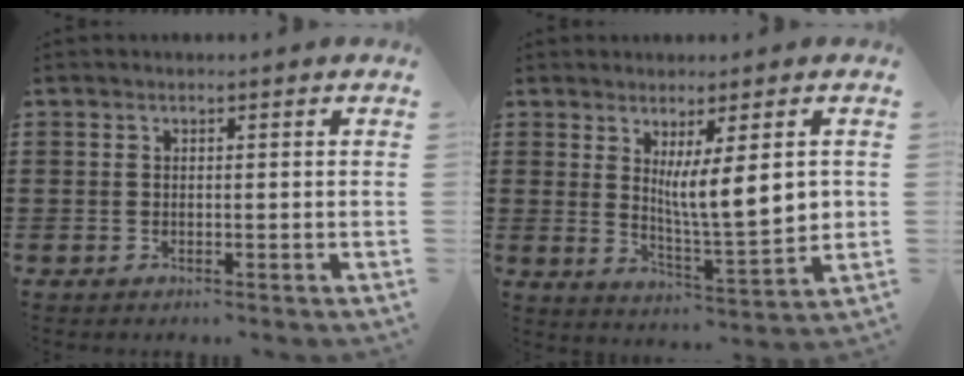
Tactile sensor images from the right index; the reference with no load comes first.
{"total": 8.4, "force": [2.3, 1.2, 8.0], "torque": [-0.135, -0.014, 0.036]}